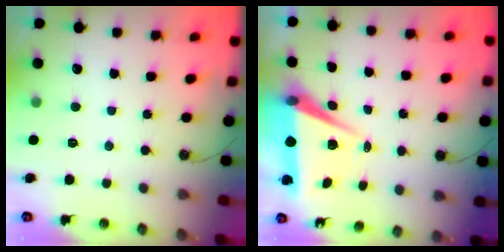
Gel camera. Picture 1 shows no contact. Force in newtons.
{"total": 7.2, "press": 5.8, "slide": 4.3}